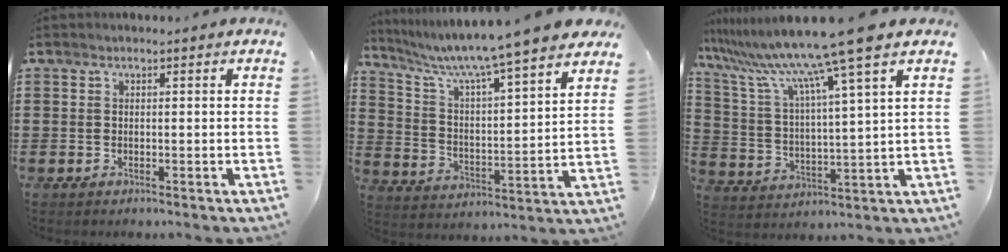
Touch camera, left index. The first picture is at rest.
{"total": 7.2, "force": [6.3, -1.1, 3.3], "torque": [-0.091, -0.059, 0.100]}
{"total": 12.4, "force": [9.6, -0.9, 7.8], "torque": [-0.188, -0.052, 0.150]}